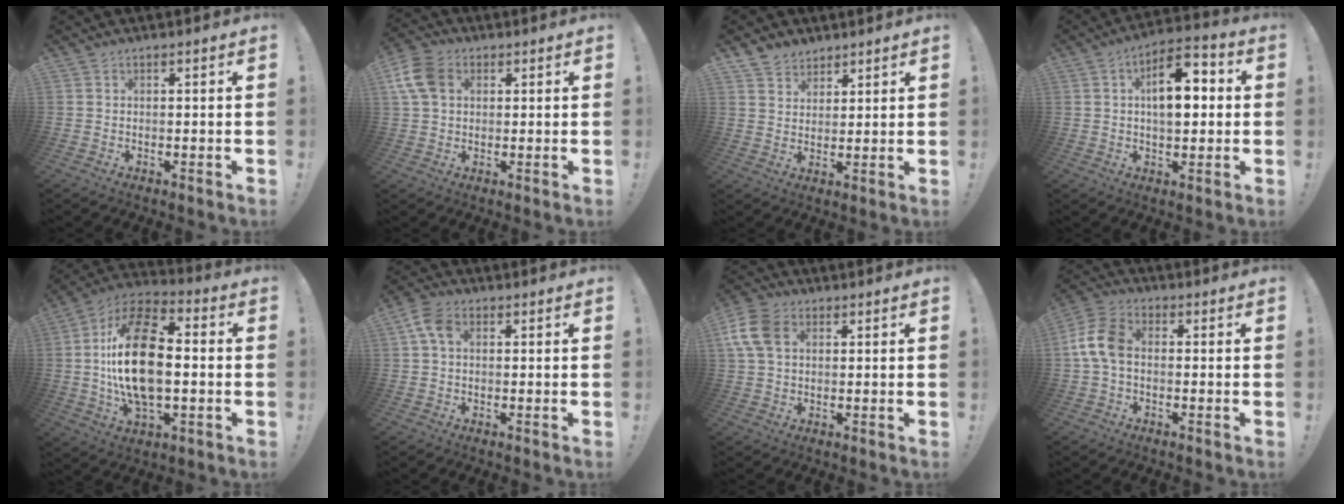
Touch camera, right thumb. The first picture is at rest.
{"total": 10.3, "force": [2.9, 7.4, 6.5], "torque": [-0.128, 0.004, 0.060]}
{"total": 5.6, "force": [4.4, 3.5, 0.2], "torque": [-0.011, -0.029, 0.087]}
{"total": 12.4, "force": [1.7, 6.6, 10.4], "torque": [-0.142, 0.007, 0.028]}
{"total": 22.2, "force": [0.0, 12.4, 18.3], "torque": [-0.327, 0.007, -0.003]}
{"total": 6.5, "force": [1.6, 4.2, 4.7], "torque": [-0.104, 0.006, 0.032]}
{"total": 10.3, "force": [2.9, 7.1, 6.9], "torque": [-0.140, 0.003, 0.057]}
{"total": 9.8, "force": [-0.1, 6.2, 7.6], "torque": [-0.146, 0.010, 0.005]}